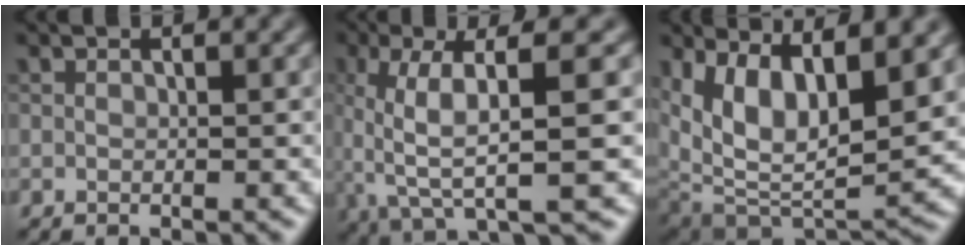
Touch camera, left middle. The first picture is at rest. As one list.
[{"total": 8.6, "force": [0.4, 2.3, 8.3], "torque": [-0.156, 0.001, 0.006]}, {"total": 10.8, "force": [4.5, 4.9, 8.5], "torque": [-0.153, -0.015, 0.089]}]